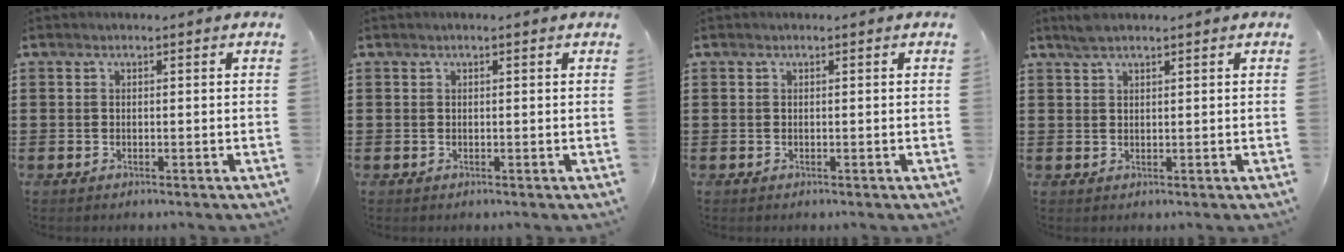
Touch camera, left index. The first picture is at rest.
{"total": 0.0}
{"total": 0.0}
{"total": 2.2, "force": [1.8, 0.4, 1.2], "torque": [-0.027, 0.003, 0.032]}